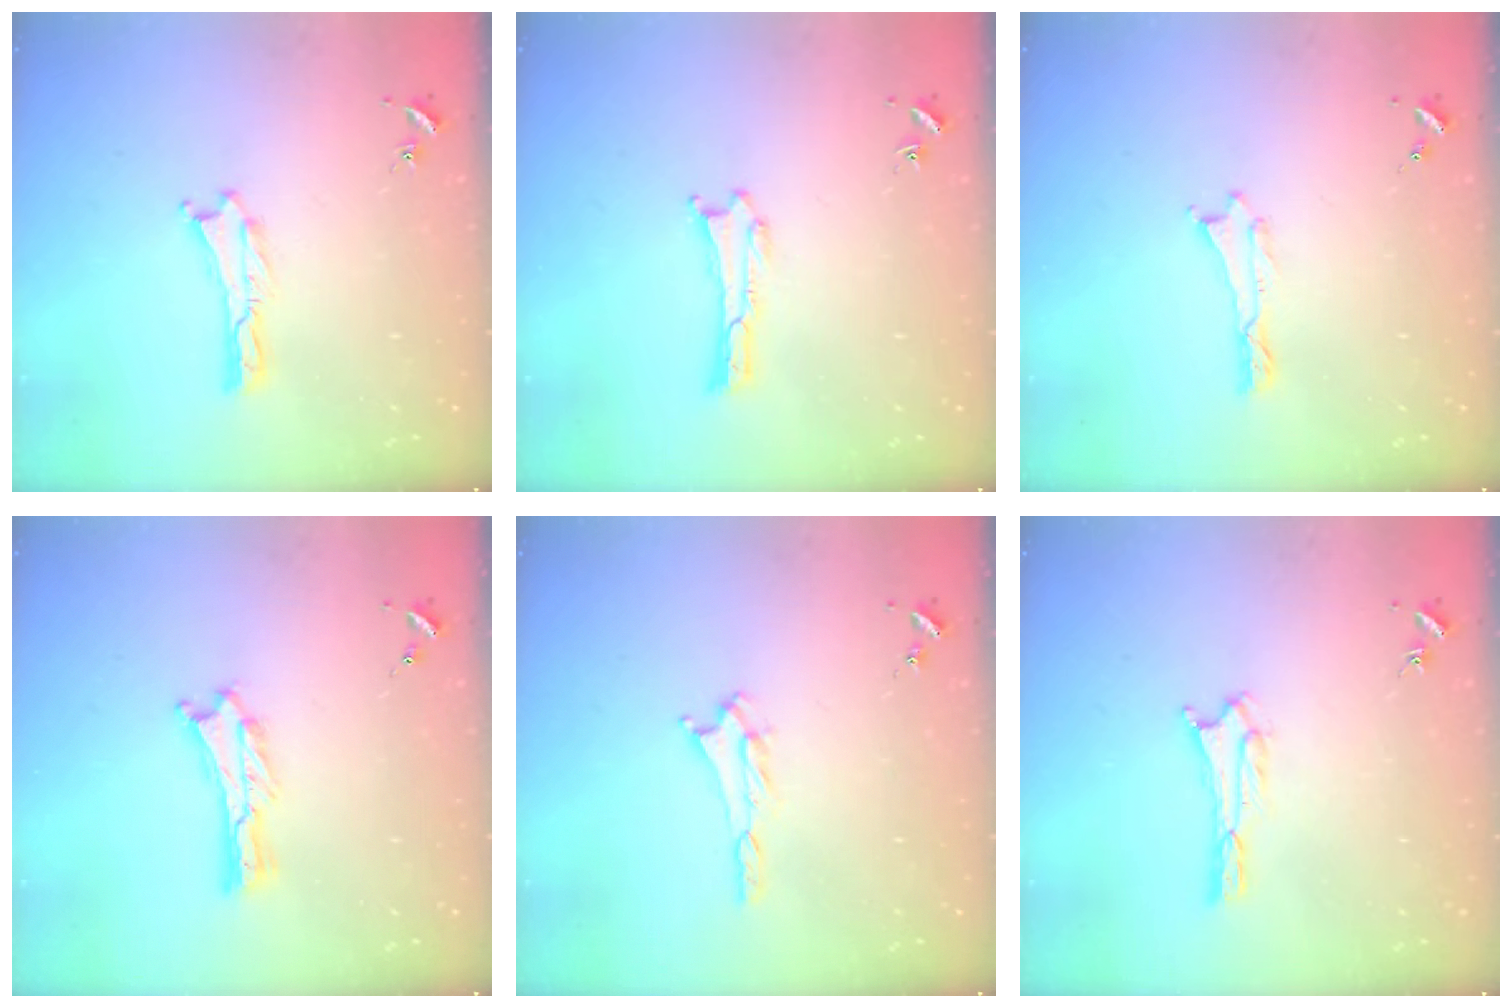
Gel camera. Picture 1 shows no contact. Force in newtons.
{"total": 0.0}
{"total": 0.0}
{"total": 0.0}
{"total": 1.9, "press": 1.8, "slide": 0.3}
{"total": 1.9, "press": 1.9, "slide": 0.2}